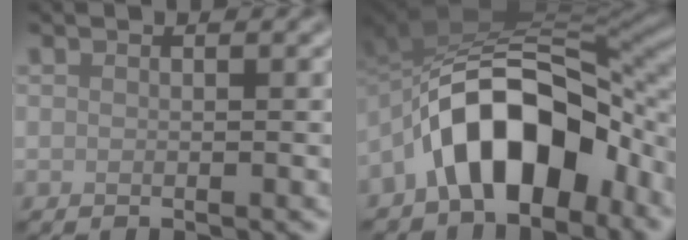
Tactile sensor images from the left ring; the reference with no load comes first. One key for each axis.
{"total": 10.7, "fx": -4.8, "fy": 5.8, "fz": 7.7, "tx": -0.105, "ty": 0.020, "tz": -0.087}